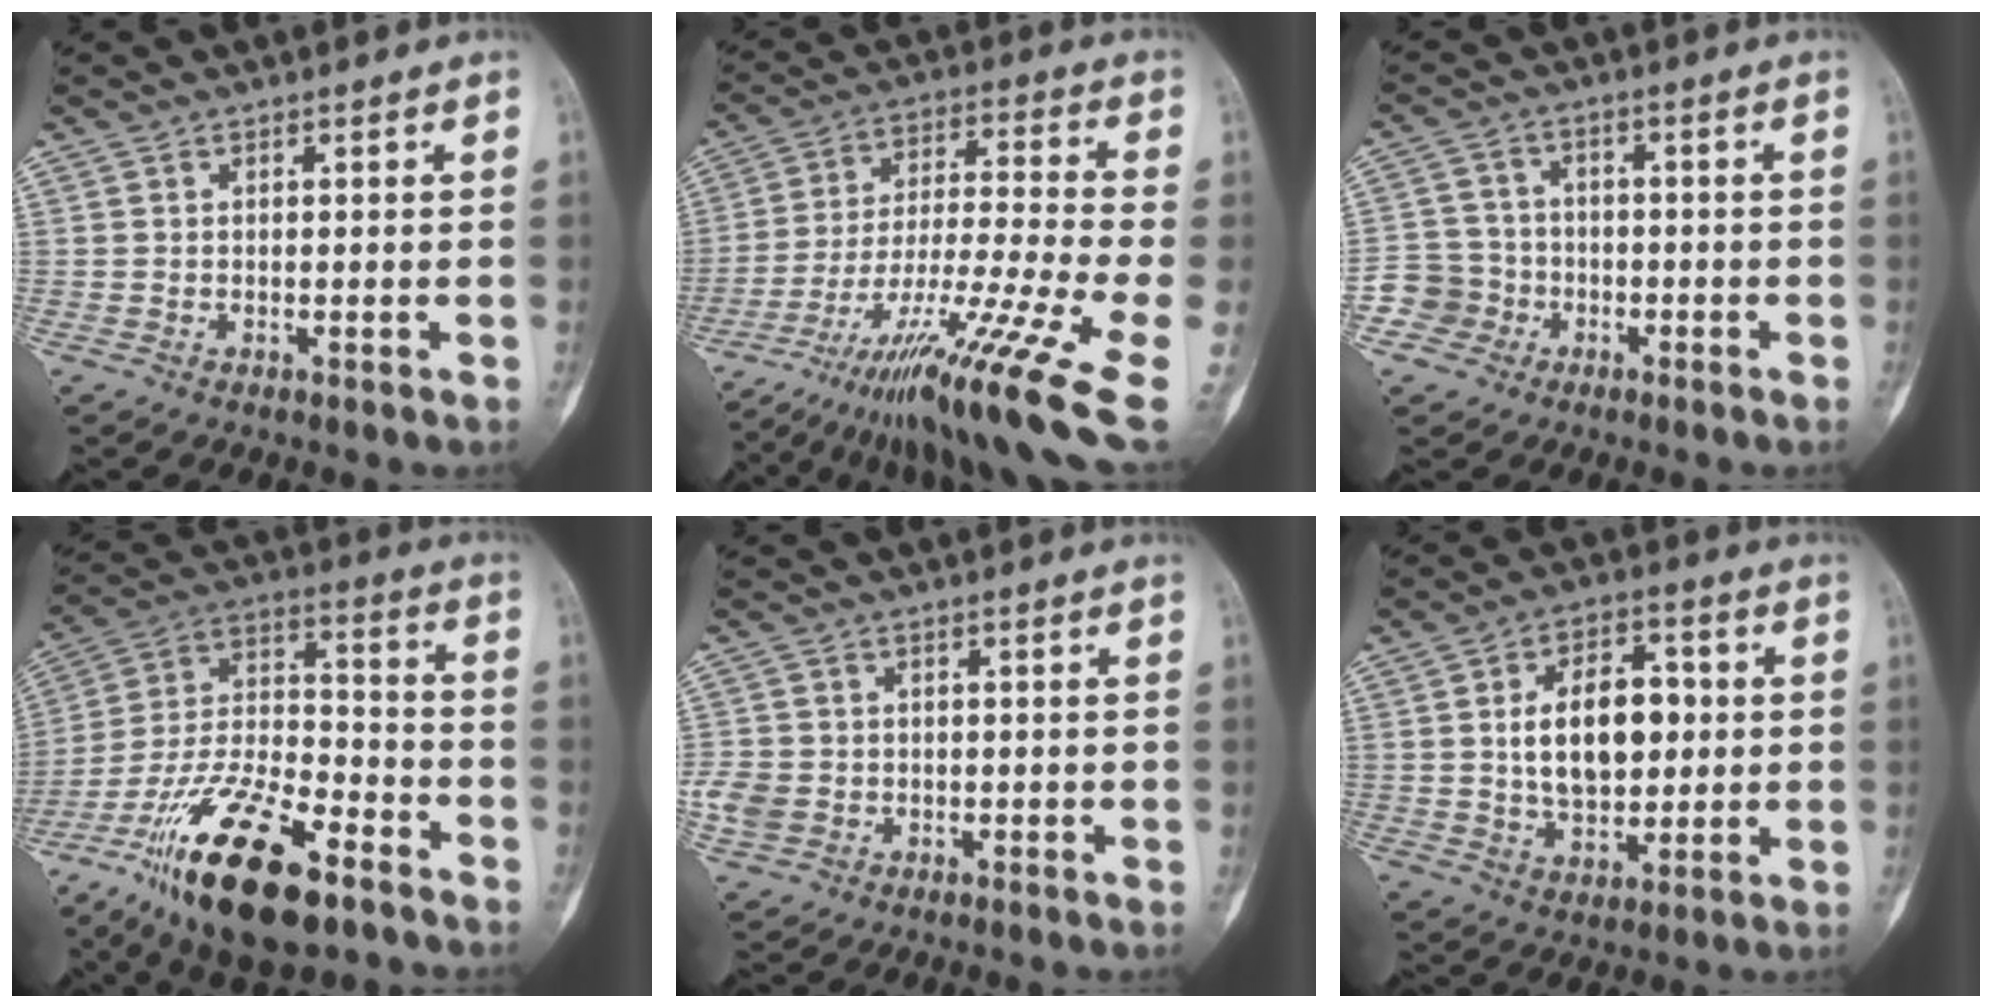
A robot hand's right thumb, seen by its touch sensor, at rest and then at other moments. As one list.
[{"total": 18.3, "force": [-11.5, -0.3, 14.2], "torque": [-0.278, 0.043, -0.197]}, {"total": 6.7, "force": [-3.1, 5.9, 0.0], "torque": [0.033, 0.029, -0.061]}, {"total": 22.8, "force": [-14.3, 8.4, 15.6], "torque": [-0.308, 0.065, -0.256]}, {"total": 5.8, "force": [-1.7, 4.9, 2.6], "torque": [-0.061, 0.014, -0.029]}, {"total": 13.6, "force": [1.2, 8.4, 10.6], "torque": [-0.143, 0.011, 0.023]}]